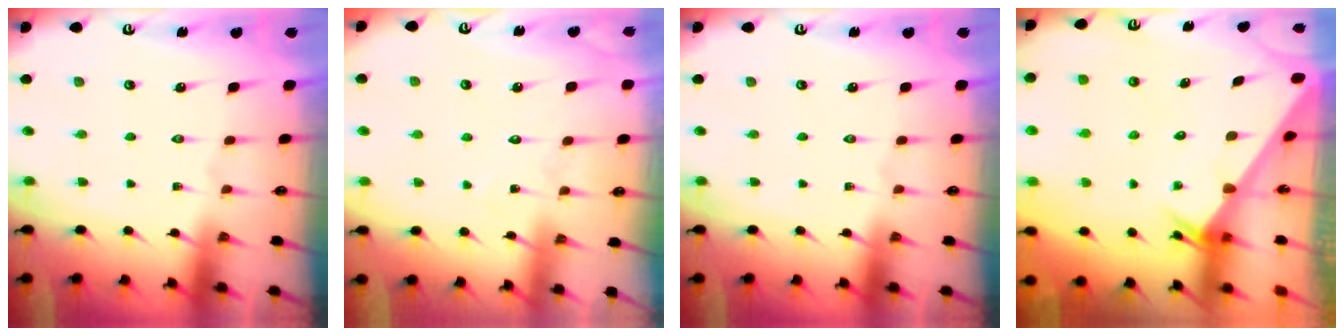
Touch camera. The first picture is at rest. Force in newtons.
{"total": 5.2, "press": 5.2, "slide": 0.4}
{"total": 0.0}
{"total": 2.0, "press": 2.0, "slide": 0.1}